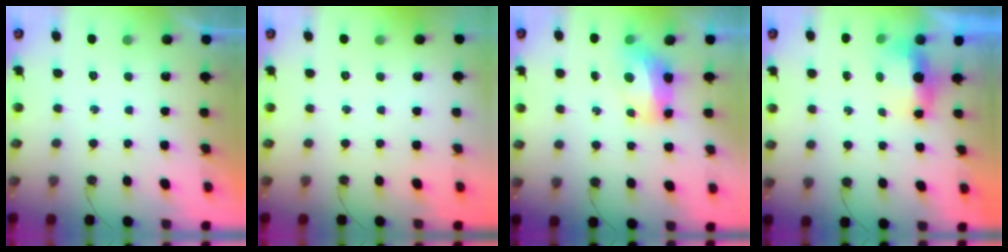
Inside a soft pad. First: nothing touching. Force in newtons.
{"total": 0.0}
{"total": 8.0, "press": 7.9, "slide": 0.9}
{"total": 14.7, "press": 7.2, "slide": 12.8}